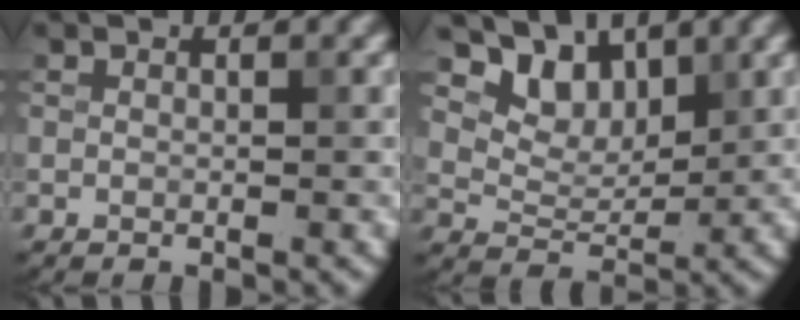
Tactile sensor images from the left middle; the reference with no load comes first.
{"total": 5.0, "force": [3.6, 2.8, 2.1], "torque": [-0.046, -0.009, 0.066]}